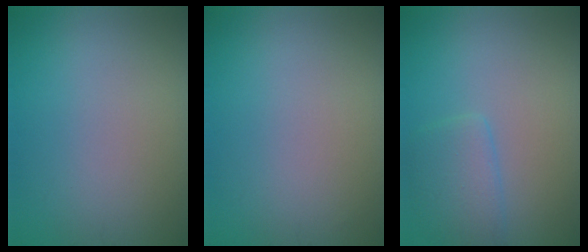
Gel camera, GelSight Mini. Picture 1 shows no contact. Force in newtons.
{"total": 0.0}
{"total": 2.8, "press": 2.8, "slide": 0.3}